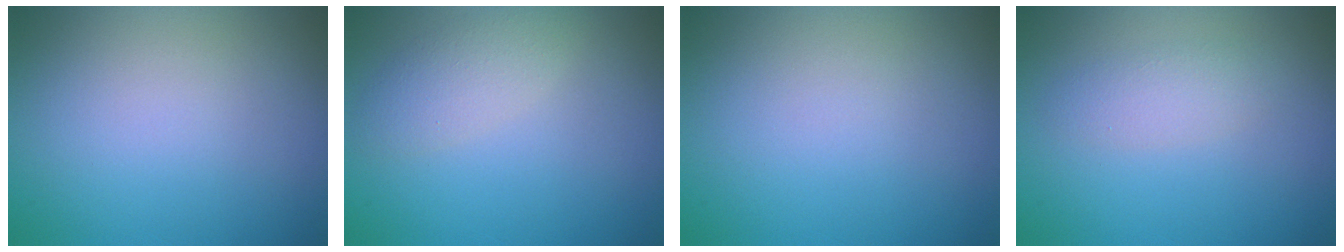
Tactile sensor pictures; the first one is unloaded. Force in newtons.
{"total": 2.5, "press": 2.5, "slide": 0.1}
{"total": 0.0}
{"total": 1.8, "press": 1.8, "slide": 0.0}